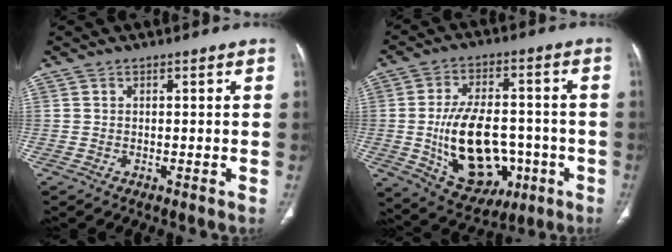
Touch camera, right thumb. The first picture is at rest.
{"total": 18.9, "force": [-3.6, 11.6, 14.5], "torque": [-0.217, 0.018, -0.033]}